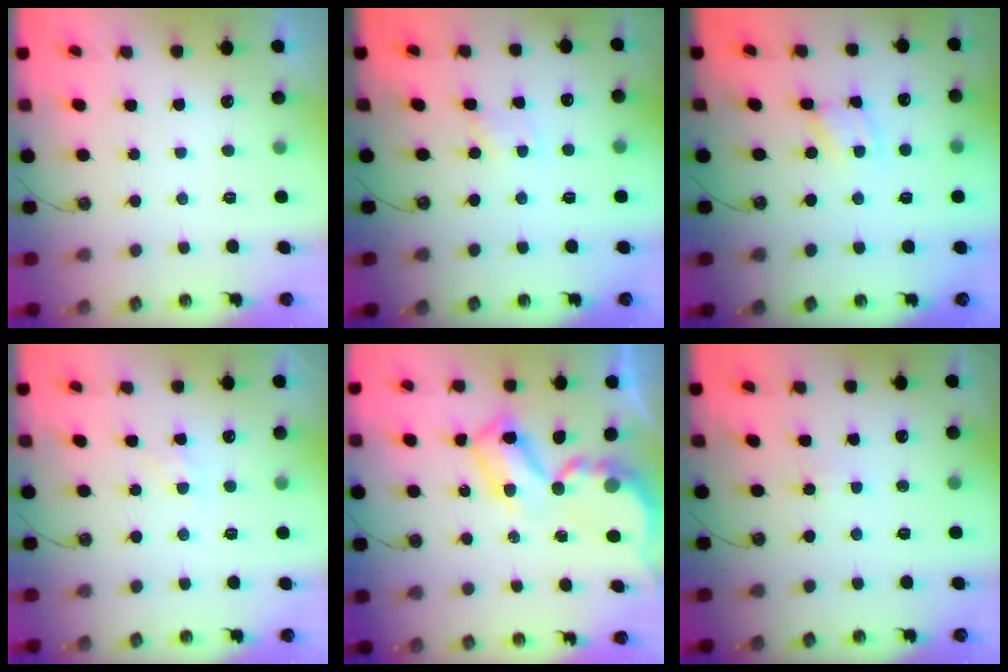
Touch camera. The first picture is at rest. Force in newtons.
{"total": 0.6, "press": 0.6, "slide": 0.1}
{"total": 2.7, "press": 2.7, "slide": 0.1}
{"total": 6.0, "press": 5.9, "slide": 0.7}
{"total": 8.2, "press": 8.2, "slide": 0.7}
{"total": 3.4, "press": 3.4, "slide": 0.3}